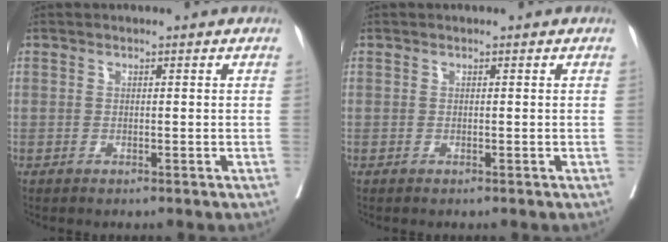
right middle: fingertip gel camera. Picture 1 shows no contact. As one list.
[{"total": 0.0}]